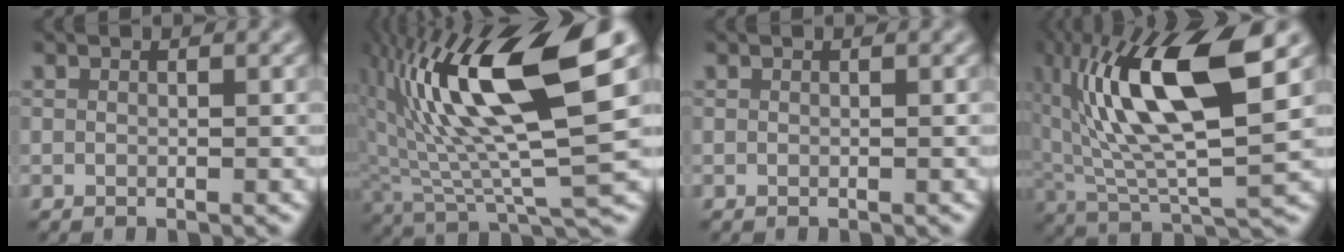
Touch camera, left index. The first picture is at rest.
{"total": 14.0, "force": [4.0, 3.7, 13.0], "torque": [-0.248, 0.009, 0.076]}
{"total": 0.0}
{"total": 13.1, "force": [4.5, 4.1, 11.6], "torque": [-0.217, 0.008, 0.080]}